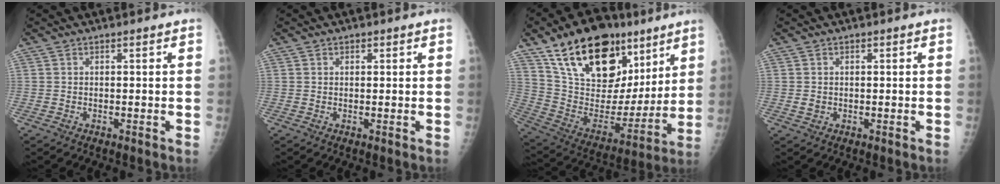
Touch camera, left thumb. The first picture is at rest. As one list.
[{"total": 0.9, "force": [0.4, 0.7, 0.4], "torque": [0.003, 0.000, 0.004]}, {"total": 26.6, "force": [15.3, 15.0, 15.7], "torque": [-0.222, -0.029, 0.270]}, {"total": 1.7, "force": [0.0, 1.5, 0.7], "torque": [-0.006, 0.002, 0.002]}]